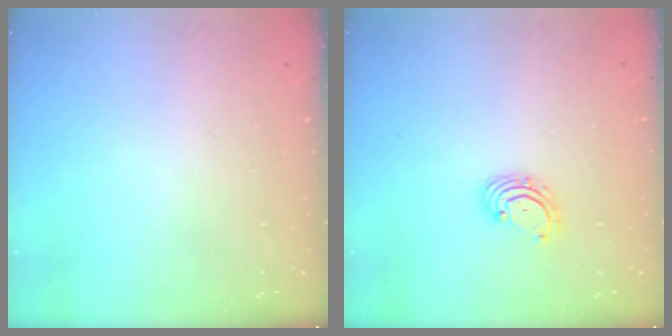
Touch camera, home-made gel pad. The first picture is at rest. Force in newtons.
{"total": 2.7, "press": 2.7, "slide": 0.6}